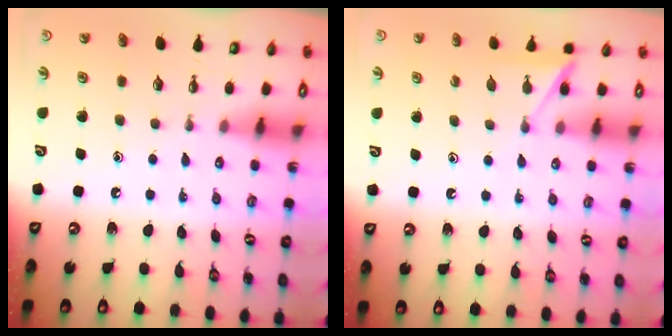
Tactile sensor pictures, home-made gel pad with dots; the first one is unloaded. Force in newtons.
{"total": 5.1, "press": 5.1, "slide": 0.5}